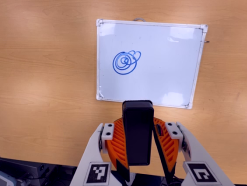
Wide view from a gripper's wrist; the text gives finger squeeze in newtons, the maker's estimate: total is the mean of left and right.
{"total": 7.4, "left": 6.8, "right": 8.0}